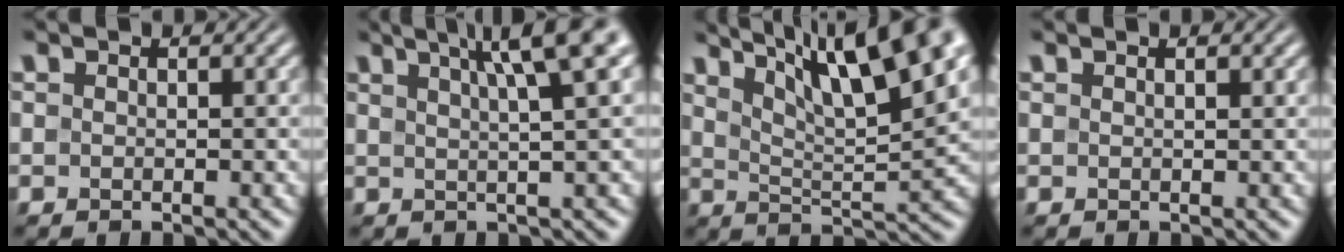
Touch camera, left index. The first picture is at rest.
{"total": 7.4, "force": [3.8, 1.3, 6.3], "torque": [-0.054, 0.031, 0.044]}
{"total": 12.7, "force": [7.7, 3.2, 9.6], "torque": [-0.131, 0.022, 0.107]}
{"total": 0.6, "force": [0.5, 0.0, 0.4], "torque": [-0.009, 0.000, 0.010]}